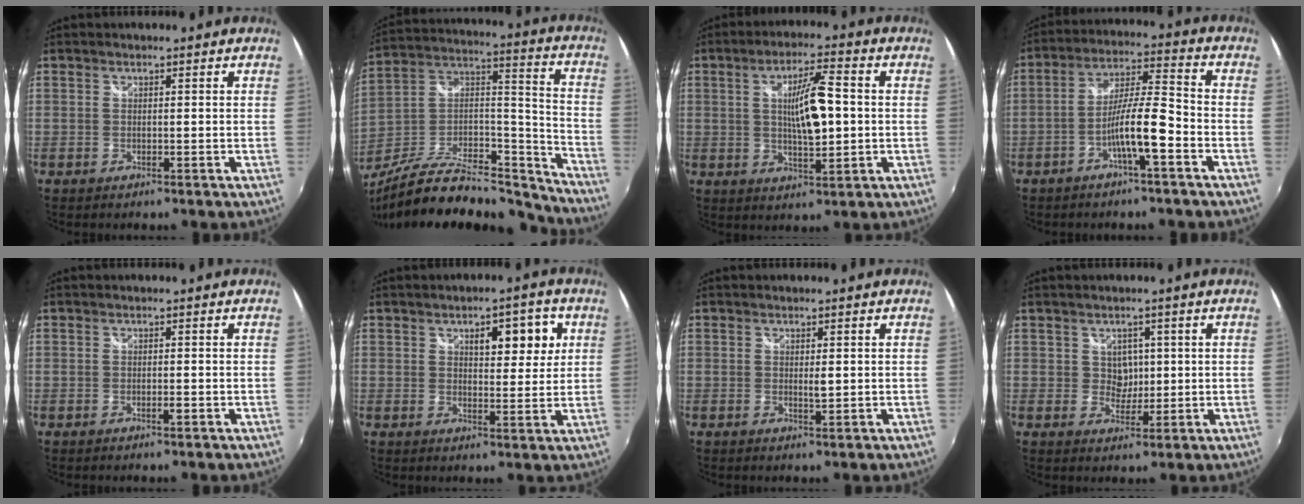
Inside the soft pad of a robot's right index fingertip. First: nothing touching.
{"total": 24.3, "force": [-19.9, 7.0, 12.0], "torque": [-0.203, 0.013, -0.323]}
{"total": 9.4, "force": [0.4, 2.7, 9.0], "torque": [-0.150, 0.004, 0.011]}
{"total": 8.4, "force": [-4.2, 0.5, 7.3], "torque": [-0.143, 0.011, -0.073]}
{"total": 0.8, "force": [-0.5, 0.2, 0.6], "torque": [-0.011, 0.002, -0.009]}
{"total": 7.5, "force": [2.9, 3.3, 6.0], "torque": [-0.081, 0.014, 0.043]}
{"total": 1.3, "force": [0.1, 0.4, 1.2], "torque": [-0.021, -0.001, 0.001]}
{"total": 2.9, "force": [0.6, 2.8, 0.7], "torque": [-0.009, 0.007, 0.011]}